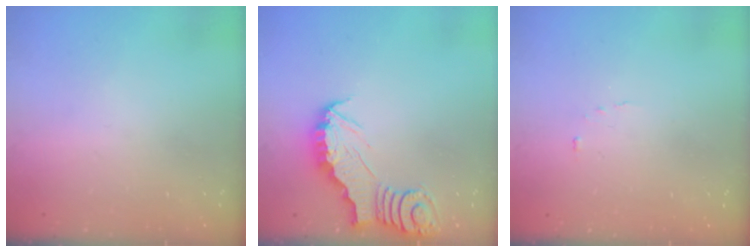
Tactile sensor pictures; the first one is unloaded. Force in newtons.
{"total": 2.8, "press": 2.8, "slide": 0.1}
{"total": 2.6, "press": 2.6, "slide": 0.3}